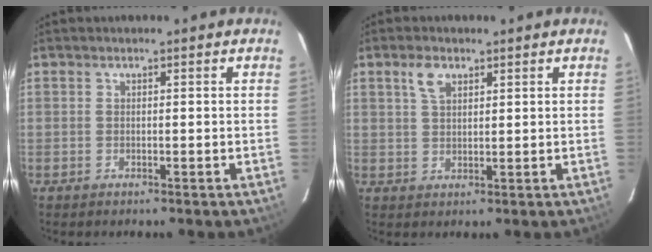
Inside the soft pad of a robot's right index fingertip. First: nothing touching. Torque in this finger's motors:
{"motor_torque": [0.09, -0.06, 0.08, 0.04]}